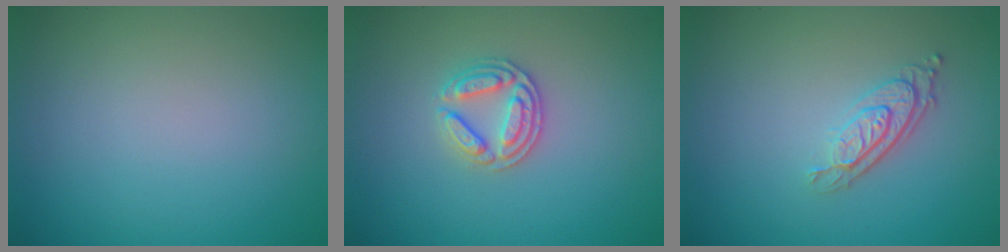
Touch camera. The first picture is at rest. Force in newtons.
{"total": 2.8, "press": 2.7, "slide": 0.7}
{"total": 3.0, "press": 2.2, "slide": 2.0}